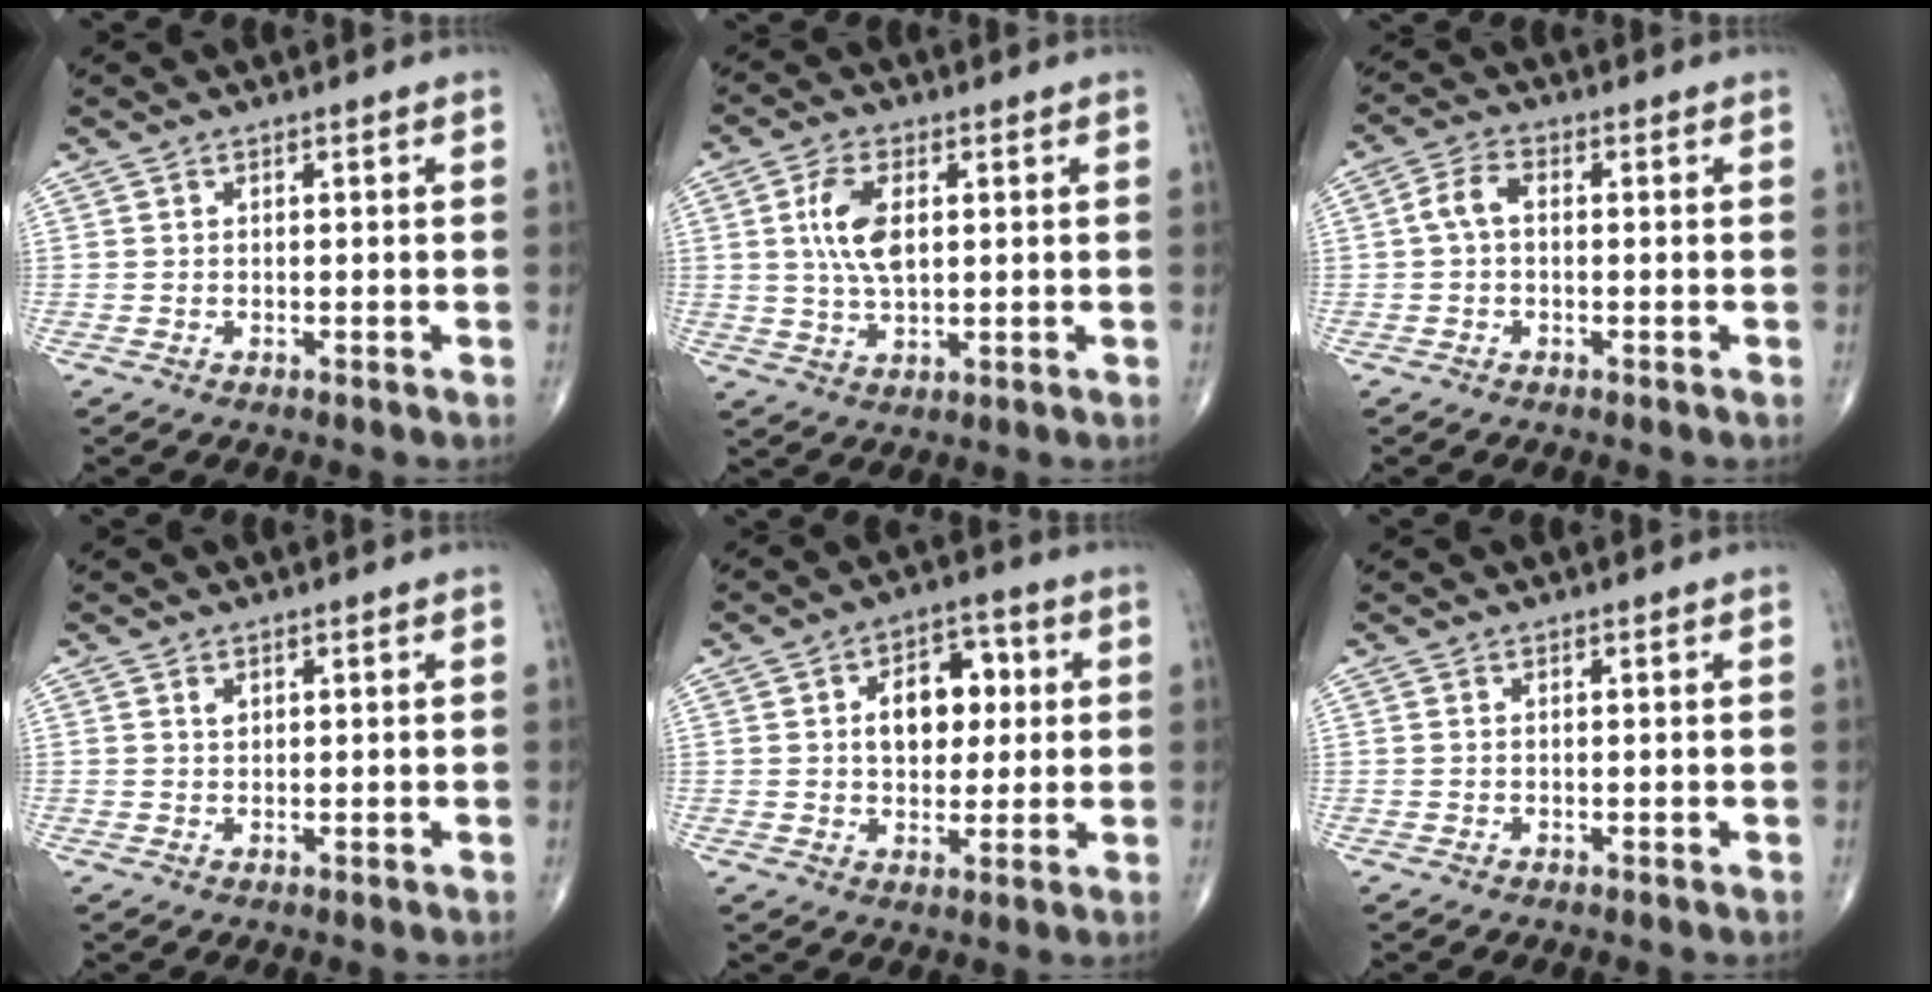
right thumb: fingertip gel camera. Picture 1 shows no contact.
{"total": 7.9, "force": [1.5, 4.0, 6.7], "torque": [-0.134, -0.002, 0.030]}
{"total": 4.0, "force": [0.0, 2.3, 3.2], "torque": [-0.066, 0.014, -0.007]}
{"total": 1.0, "force": [0.5, 0.7, 0.6], "torque": [-0.006, -0.001, 0.010]}
{"total": 10.4, "force": [1.7, 6.9, 7.6], "torque": [-0.073, 0.011, 0.024]}
{"total": 0.0}